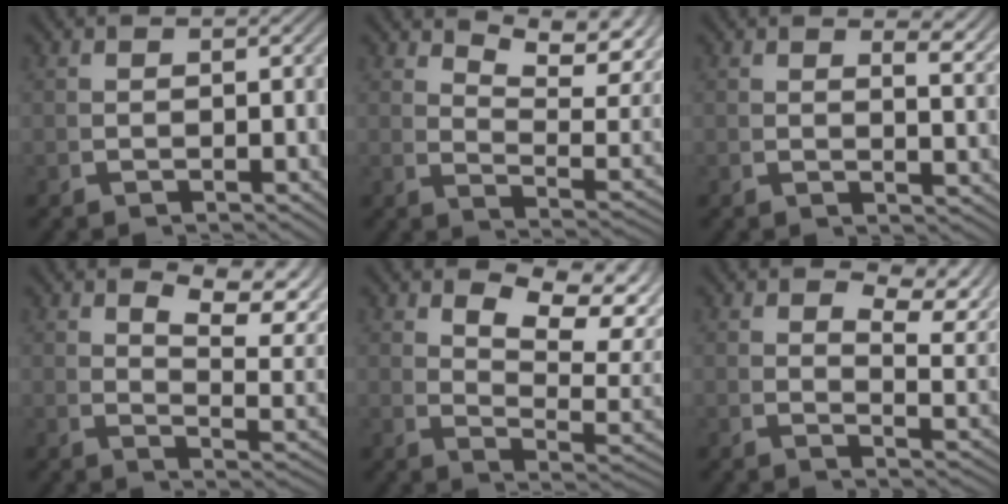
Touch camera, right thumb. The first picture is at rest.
{"total": 7.9, "force": [3.6, 3.8, 5.9], "torque": [-0.081, 0.002, 0.061]}
{"total": 3.4, "force": [2.2, 1.0, 2.4], "torque": [-0.024, -0.003, 0.033]}
{"total": 6.2, "force": [2.7, 2.4, 5.1], "torque": [-0.062, -0.001, 0.048]}
{"total": 8.2, "force": [1.9, 4.5, 6.6], "torque": [-0.097, -0.018, 0.044]}
{"total": 5.1, "force": [2.8, 1.8, 3.9], "torque": [-0.044, -0.002, 0.046]}